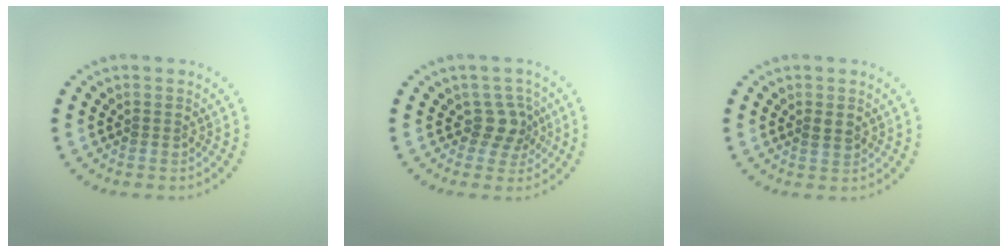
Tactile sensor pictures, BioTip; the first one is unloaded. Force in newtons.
{"total": 2.5, "press": 1.9, "slide": 1.6}
{"total": 1.2, "press": 1.1, "slide": 0.2}